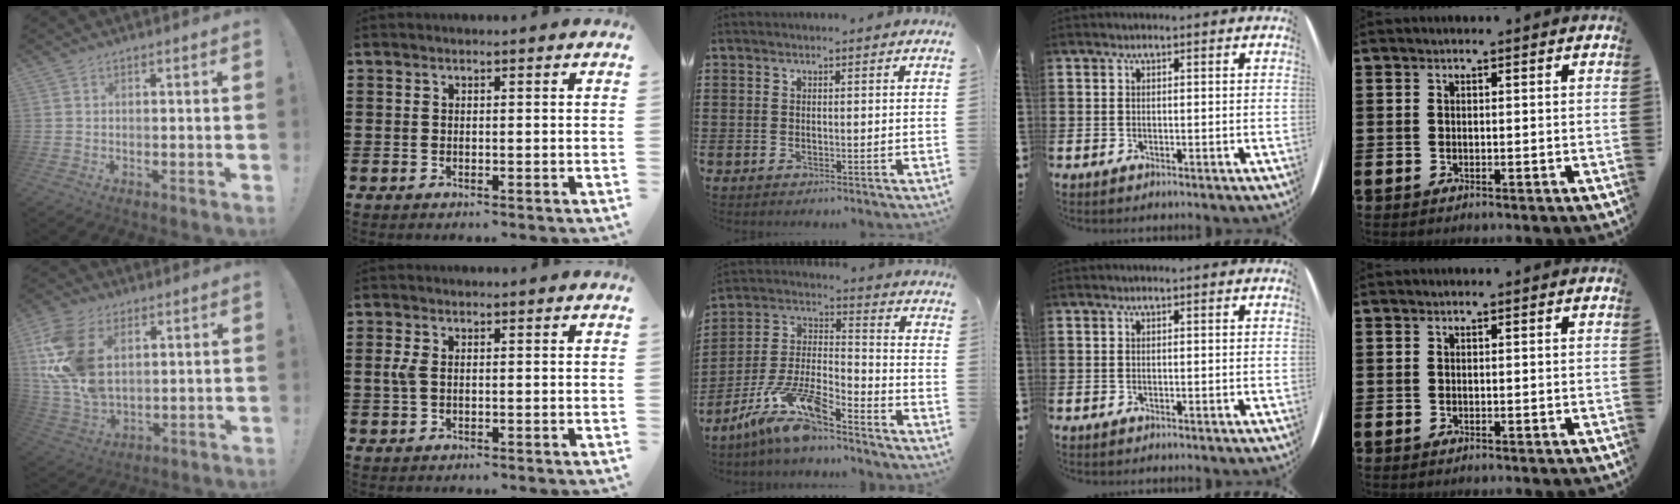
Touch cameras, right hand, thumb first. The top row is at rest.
{"thumb": {"total": 18.0, "force": [5.5, 11.8, 12.5], "torque": [-0.246, -0.025, 0.101]}, "index": {"total": 2.4, "force": [0.2, 1.2, 2.0], "torque": [-0.064, -0.003, -0.006]}, "middle": {"total": 11.5, "force": [-9.4, 1.9, 6.3], "torque": [-0.148, 0.003, -0.194]}}